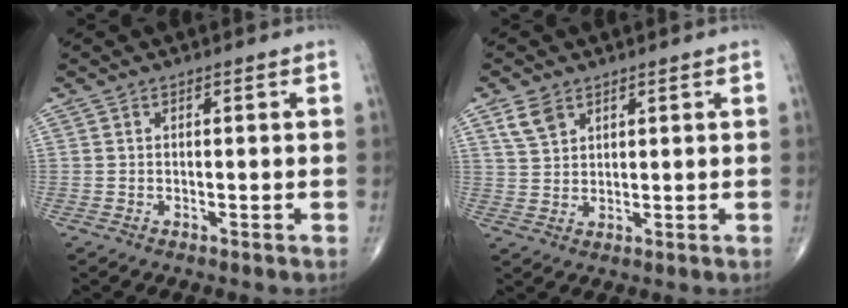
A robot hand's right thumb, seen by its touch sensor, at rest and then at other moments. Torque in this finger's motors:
{"motor_torque": [-0.36, 0.36, 0.23, 0.18, 0.00]}